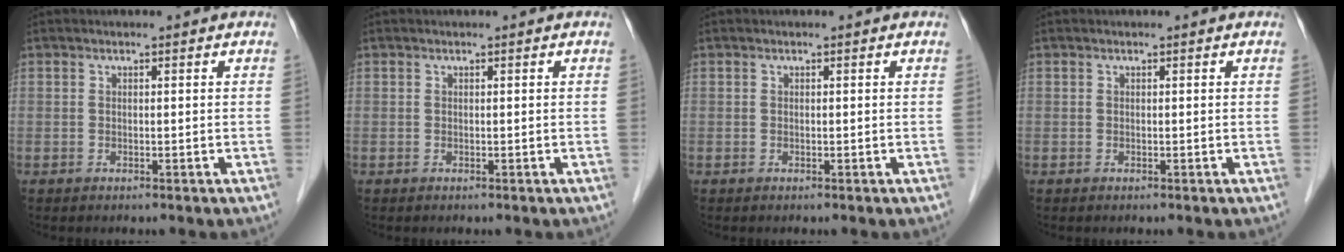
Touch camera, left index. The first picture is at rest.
{"total": 0.0}
{"total": 0.0}
{"total": 0.0}